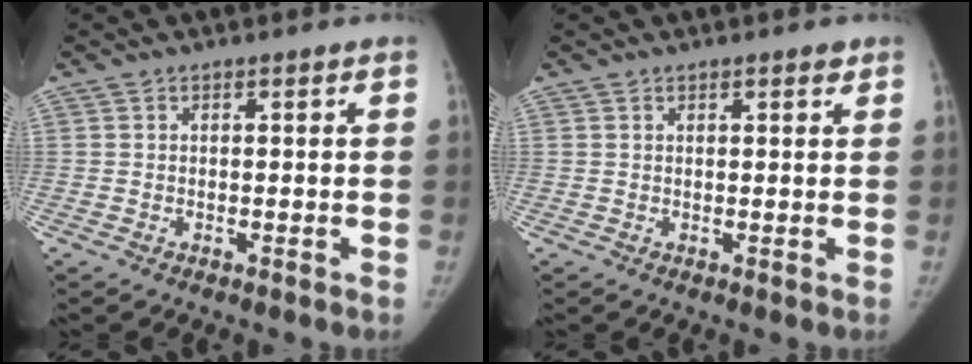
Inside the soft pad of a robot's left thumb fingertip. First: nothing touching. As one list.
[{"total": 1.3, "force": [1.0, 0.5, 0.8], "torque": [-0.006, -0.004, 0.012]}]